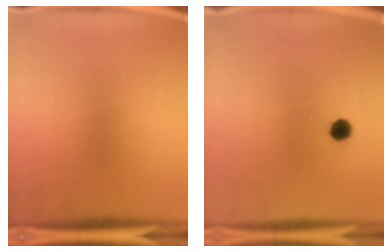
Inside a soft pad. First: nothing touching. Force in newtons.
{"total": 2.4}